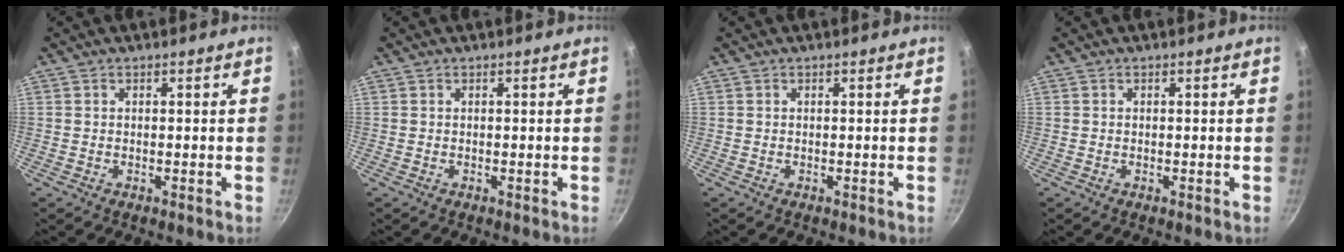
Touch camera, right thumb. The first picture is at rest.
{"total": 0.0}
{"total": 0.0}
{"total": 0.0}